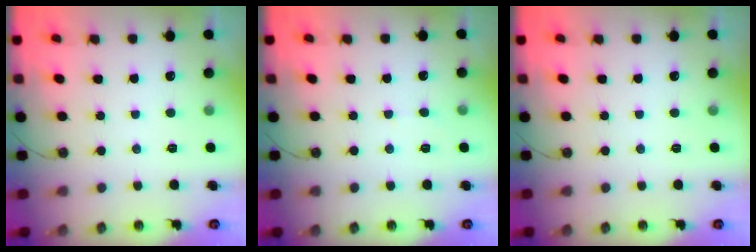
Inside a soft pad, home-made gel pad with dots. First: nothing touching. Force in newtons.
{"total": 3.9, "press": 3.9, "slide": 0.5}
{"total": 0.0}